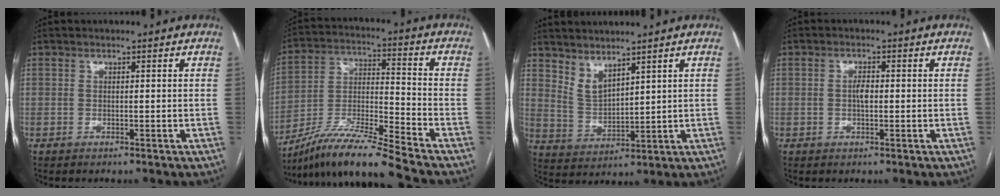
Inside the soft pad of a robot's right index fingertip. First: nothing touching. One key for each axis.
{"total": 14.1, "fx": -12.2, "fy": -1.4, "fz": 6.9, "tx": -0.135, "ty": -0.005, "tz": -0.226}
{"total": 5.1, "fx": 4.3, "fy": 1.5, "fz": 2.4, "tx": -0.056, "ty": -0.006, "tz": 0.100}
{"total": 1.9, "fx": -0.1, "fy": 0.8, "fz": 1.7, "tx": -0.032, "ty": 0.004, "tz": -0.002}